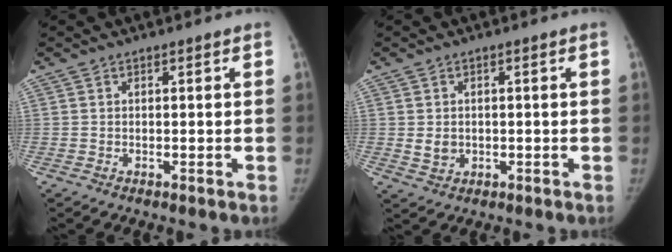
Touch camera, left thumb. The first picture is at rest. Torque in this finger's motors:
{"motor_torque": [-0.05, 0.05, 0.53, -0.14, 0.01]}